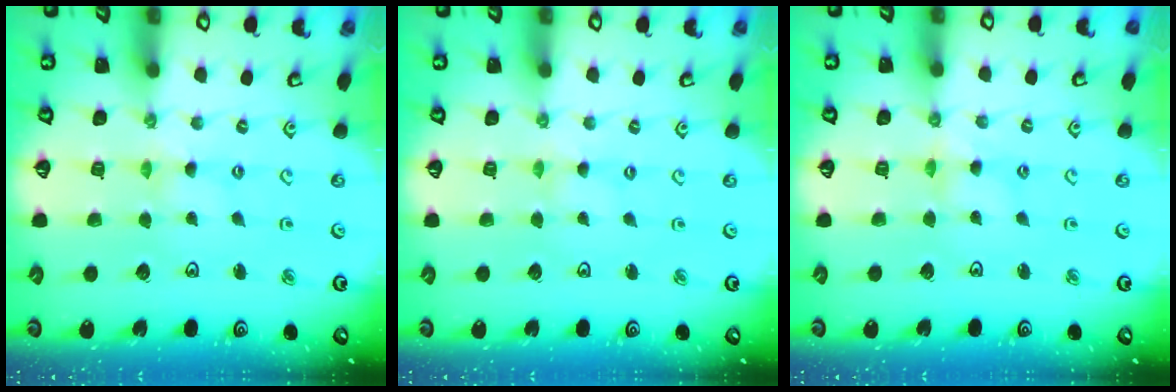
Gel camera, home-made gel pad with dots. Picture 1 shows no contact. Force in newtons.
{"total": 0.0}
{"total": 4.4, "press": 4.4, "slide": 0.4}